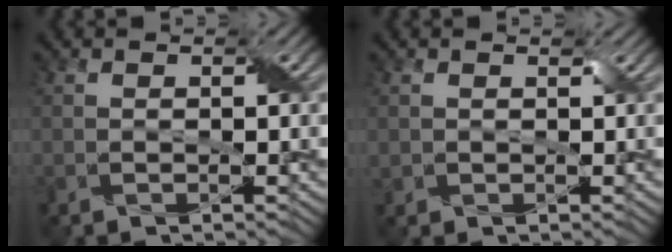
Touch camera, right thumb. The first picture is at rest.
{"total": 1.0, "force": [0.7, 0.7, 0.1], "torque": [-0.009, -0.001, 0.015]}